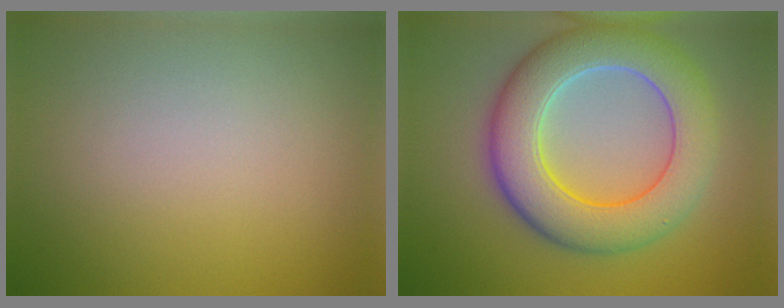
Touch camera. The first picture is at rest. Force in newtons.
{"total": 8.9, "press": 8.9, "slide": 0.6}